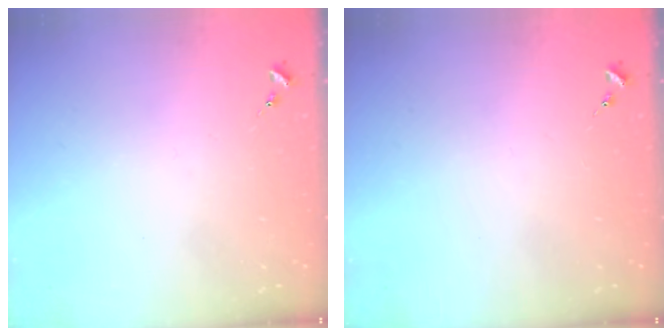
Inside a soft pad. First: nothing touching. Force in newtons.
{"total": 0.0}